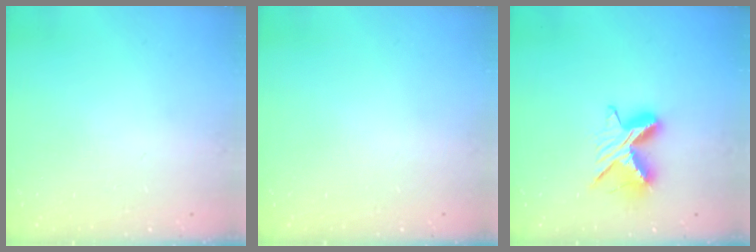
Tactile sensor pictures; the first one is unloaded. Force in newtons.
{"total": 0.0}
{"total": 9.5, "press": 9.5, "slide": 0.5}